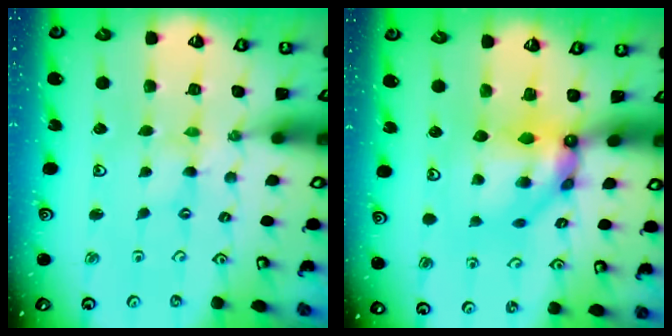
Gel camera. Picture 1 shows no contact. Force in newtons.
{"total": 8.6, "press": 8.6, "slide": 0.6}